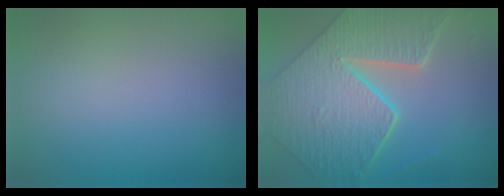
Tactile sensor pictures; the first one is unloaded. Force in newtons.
{"total": 9.4, "press": 6.7, "slide": 6.6}